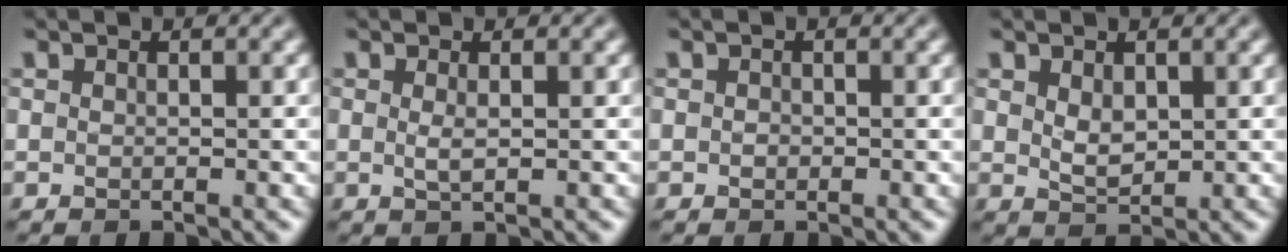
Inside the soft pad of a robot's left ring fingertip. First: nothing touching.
{"total": 1.1, "force": [0.1, 0.3, 1.0], "torque": [-0.021, -0.001, 0.002]}
{"total": 0.5, "force": [0.0, 0.5, 0.2], "torque": [-0.002, -0.003, -0.002]}
{"total": 2.1, "force": [0.6, 1.3, 1.5], "torque": [-0.030, -0.003, 0.017]}